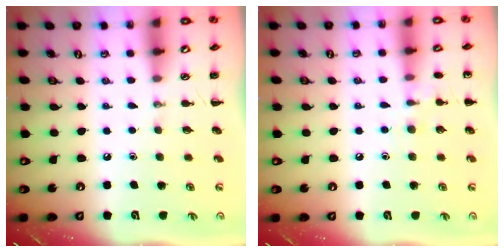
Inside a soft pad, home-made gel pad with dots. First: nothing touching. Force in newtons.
{"total": 6.8, "press": 6.6, "slide": 1.9}